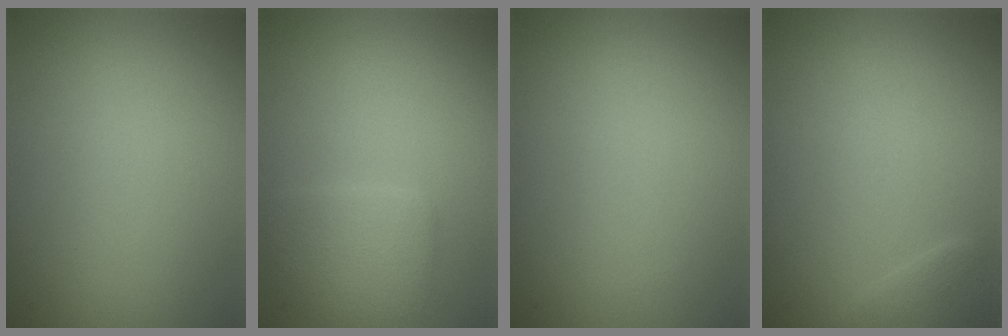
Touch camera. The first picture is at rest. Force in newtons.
{"total": 2.8, "press": 2.8, "slide": 0.3}
{"total": 0.0}
{"total": 1.4, "press": 1.4, "slide": 0.1}